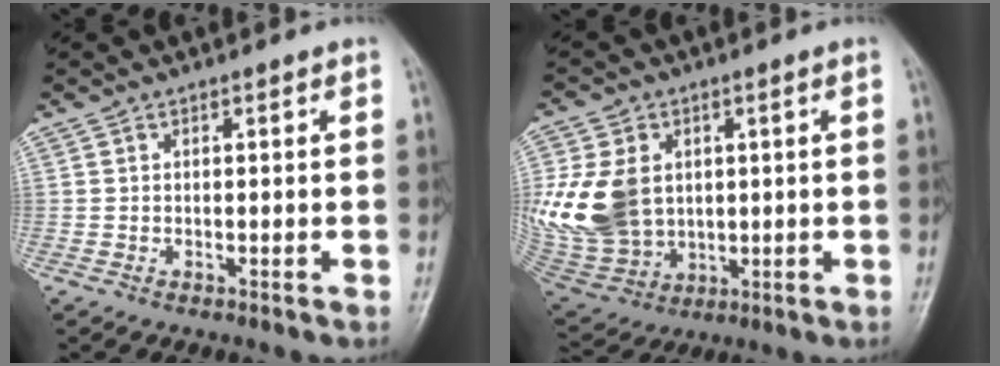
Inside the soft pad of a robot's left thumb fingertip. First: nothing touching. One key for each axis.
{"total": 16.4, "fx": 2.4, "fy": 12.5, "fz": 10.4, "tx": -0.208, "ty": -0.012, "tz": 0.066}